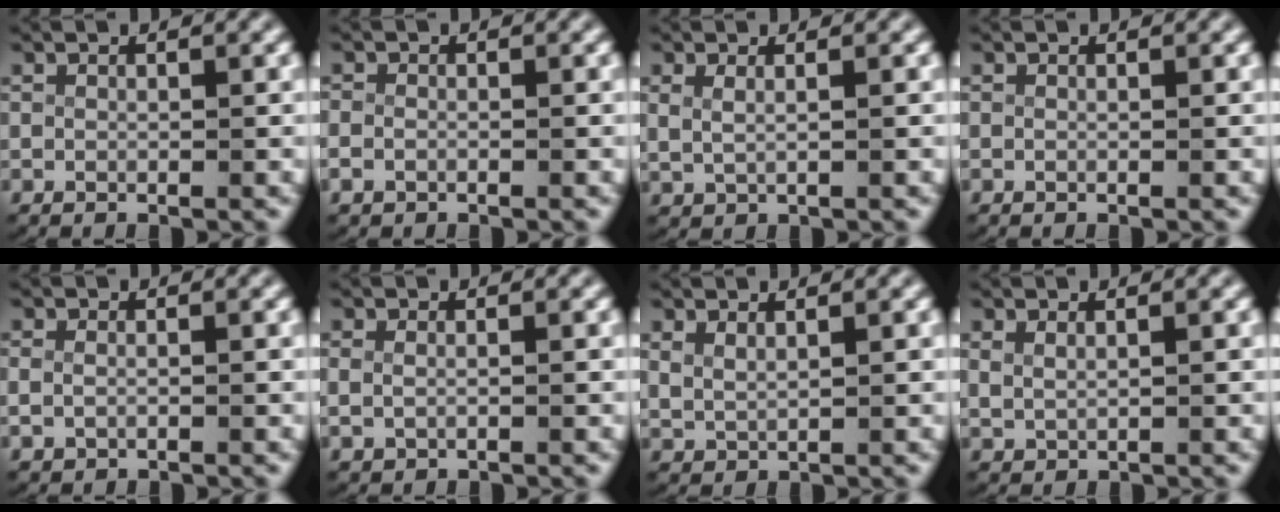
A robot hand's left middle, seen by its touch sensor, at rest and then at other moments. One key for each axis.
{"total": 1.6, "fx": -1.0, "fy": 1.2, "fz": 0.5, "tx": -0.026, "ty": -0.010, "tz": -0.013}
{"total": 1.3, "fx": 0.7, "fy": 0.5, "fz": 1.0, "tx": -0.027, "ty": -0.005, "tz": 0.021}
{"total": 0.0}
{"total": 1.5, "fx": -0.2, "fy": 1.2, "fz": 0.9, "tx": -0.035, "ty": -0.009, "tz": 0.005}
{"total": 1.3, "fx": 0.1, "fy": 0.9, "fz": 0.9, "tx": -0.031, "ty": -0.006, "tz": 0.009}
{"total": 1.5, "fx": 1.2, "fy": 0.7, "fz": 0.5, "tx": -0.018, "ty": -0.004, "tz": 0.033}
{"total": 1.0, "fx": 0.8, "fy": 0.4, "fz": 0.5, "tx": -0.015, "ty": -0.004, "tz": 0.025}